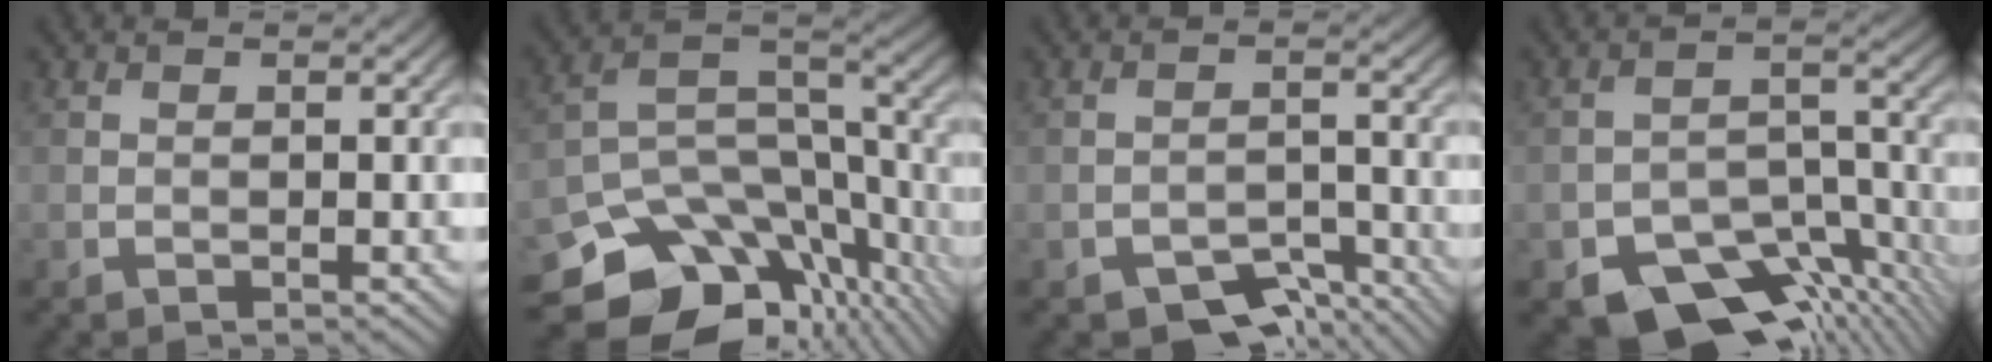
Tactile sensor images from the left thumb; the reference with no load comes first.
{"total": 16.3, "force": [-10.3, 9.7, 8.0], "torque": [-0.166, -0.033, -0.137]}
{"total": 5.4, "force": [-4.1, 2.6, 2.3], "torque": [-0.032, -0.003, -0.064]}
{"total": 11.2, "force": [-7.6, 5.7, 6.0], "torque": [-0.085, -0.020, -0.123]}